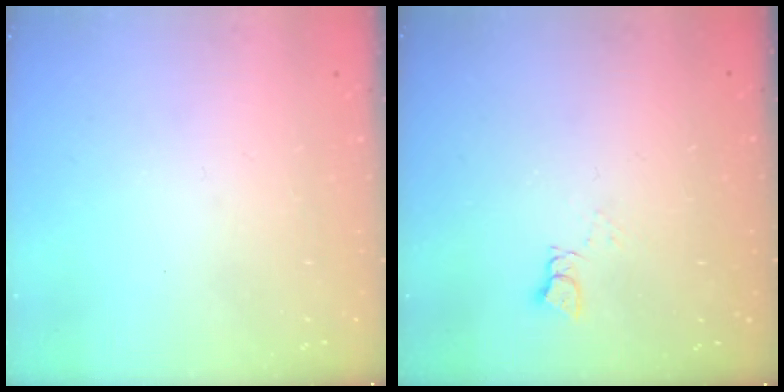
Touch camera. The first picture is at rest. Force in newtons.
{"total": 3.2, "press": 3.2, "slide": 0.4}